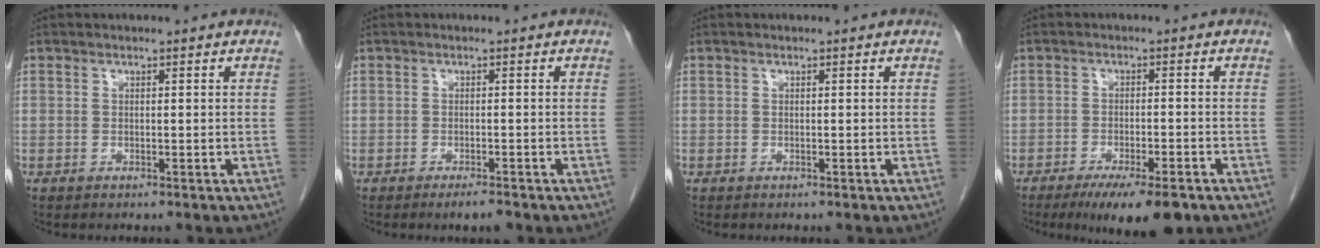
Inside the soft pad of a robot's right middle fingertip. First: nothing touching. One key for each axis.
{"total": 2.1, "fx": -1.6, "fy": 0.3, "fz": 1.4, "tx": -0.023, "ty": -0.003, "tz": -0.022}
{"total": 0.0}
{"total": 9.4, "fx": -6.5, "fy": 1.9, "fz": 6.5, "tx": -0.094, "ty": -0.016, "tz": -0.097}